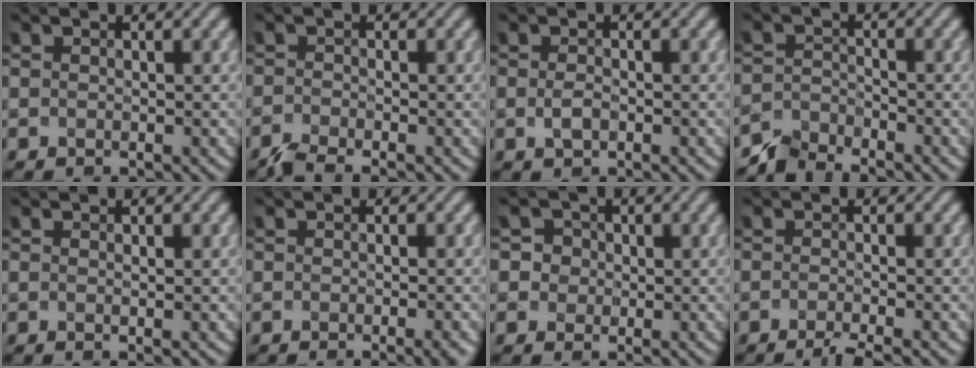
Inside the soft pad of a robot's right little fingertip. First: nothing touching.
{"total": 2.9, "force": [-2.7, 0.3, 1.1], "torque": [-0.028, -0.004, -0.051]}
{"total": 0.9, "force": [-0.6, 0.4, 0.6], "torque": [-0.018, 0.000, -0.004]}
{"total": 3.5, "force": [-3.5, 0.0, -0.3], "torque": [0.005, 0.006, -0.069]}
{"total": 1.1, "force": [0.4, 0.3, 1.0], "torque": [-0.007, 0.003, 0.007]}
{"total": 2.8, "force": [-1.3, 0.9, 2.3], "torque": [-0.025, -0.004, -0.015]}
{"total": 3.3, "force": [-0.6, 3.3, 0.1], "torque": [0.026, 0.020, -0.030]}
{"total": 2.9, "force": [-2.1, 0.1, 2.0], "torque": [-0.035, -0.005, -0.034]}